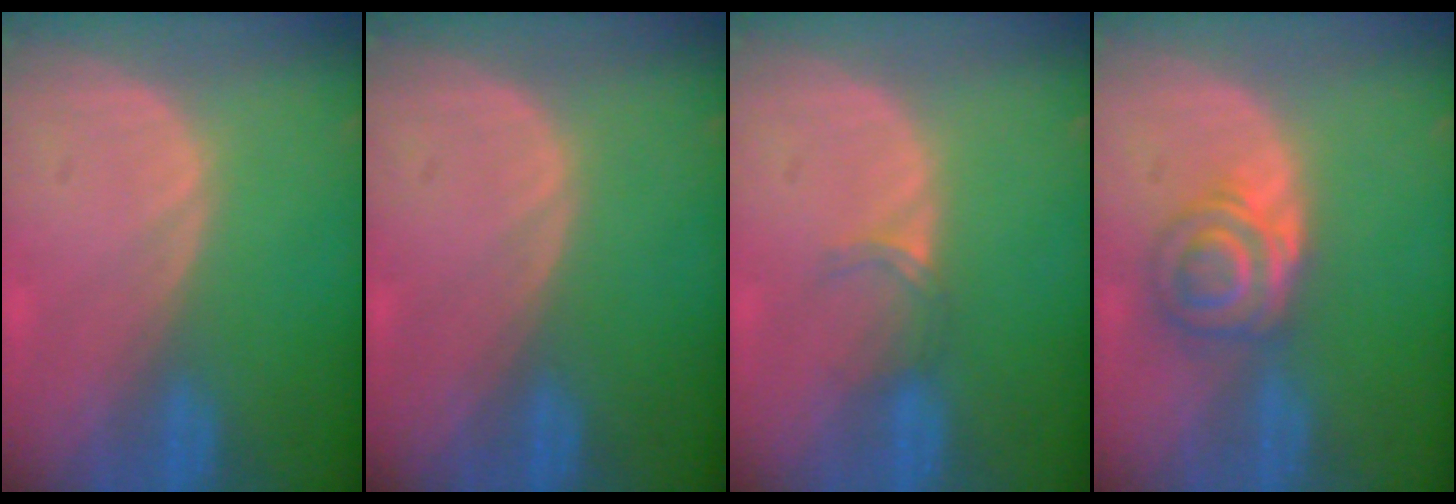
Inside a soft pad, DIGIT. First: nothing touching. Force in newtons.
{"total": 0.0}
{"total": 2.2, "press": 1.7, "slide": 1.3}
{"total": 5.6, "press": 5.3, "slide": 1.9}